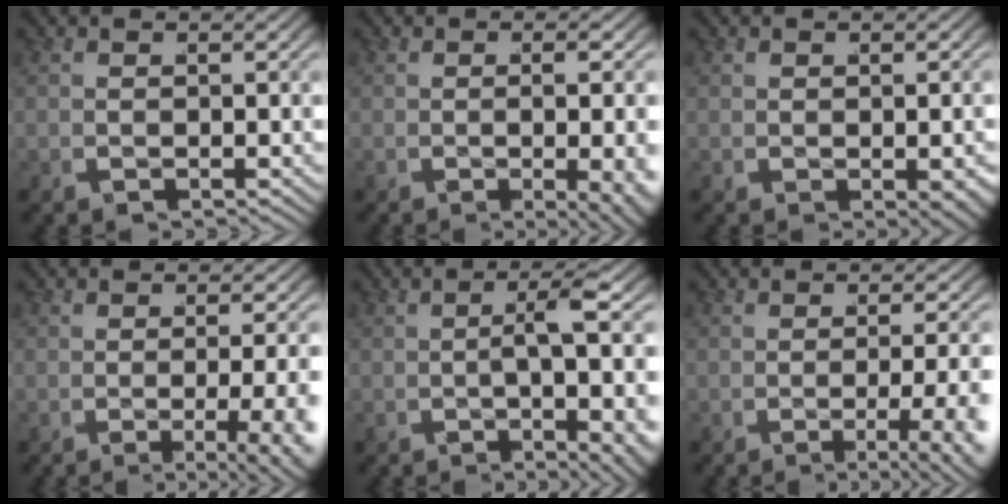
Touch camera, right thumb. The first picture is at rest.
{"total": 4.5, "force": [-0.9, 1.1, 4.2], "torque": [-0.056, -0.008, -0.011]}
{"total": 1.1, "force": [-0.2, 0.5, 0.9], "torque": [-0.015, -0.010, 0.006]}
{"total": 6.3, "force": [-2.0, 2.0, 5.6], "torque": [-0.074, -0.004, -0.033]}
{"total": 5.7, "force": [-0.8, 1.1, 5.5], "torque": [-0.082, 0.011, -0.019]}
{"total": 6.0, "force": [-2.1, 1.8, 5.3], "torque": [-0.070, 0.000, -0.038]}